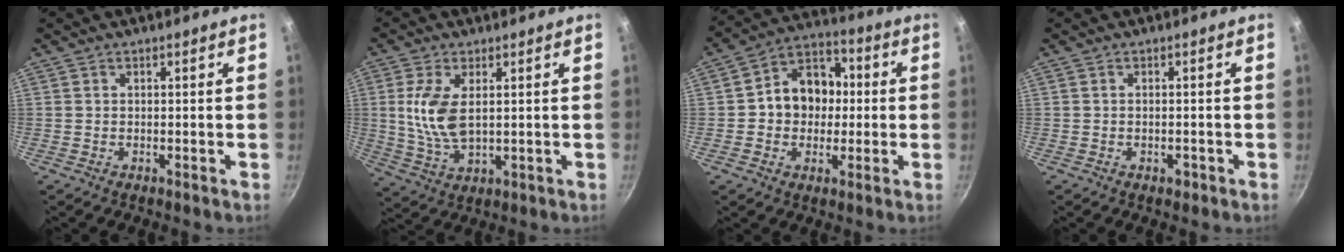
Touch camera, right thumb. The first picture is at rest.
{"total": 9.3, "force": [1.5, 4.6, 7.9], "torque": [-0.161, -0.009, 0.035]}
{"total": 12.2, "force": [0.2, 9.9, 7.1], "torque": [-0.065, 0.025, -0.015]}
{"total": 1.4, "force": [-0.7, 0.8, 0.9], "torque": [-0.014, 0.004, -0.008]}